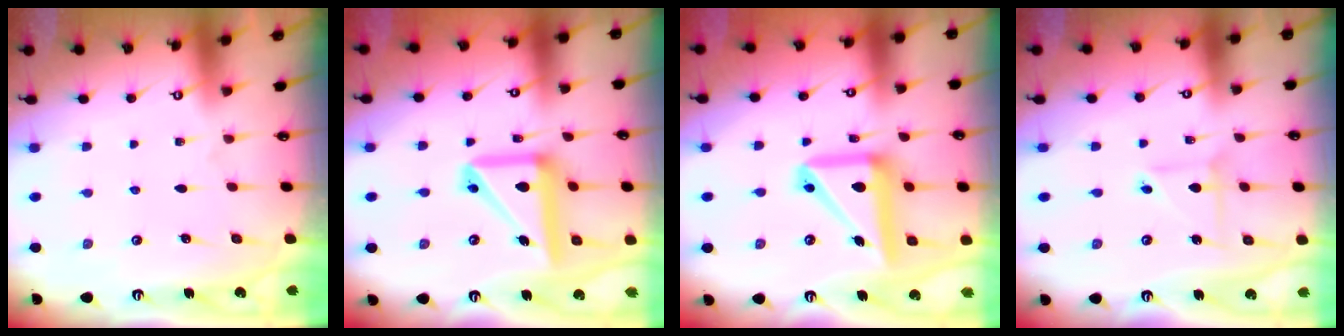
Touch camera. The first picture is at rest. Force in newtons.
{"total": 15.3, "press": 15.2, "slide": 1.7}
{"total": 15.1, "press": 14.9, "slide": 1.9}
{"total": 3.6, "press": 3.5, "slide": 0.4}